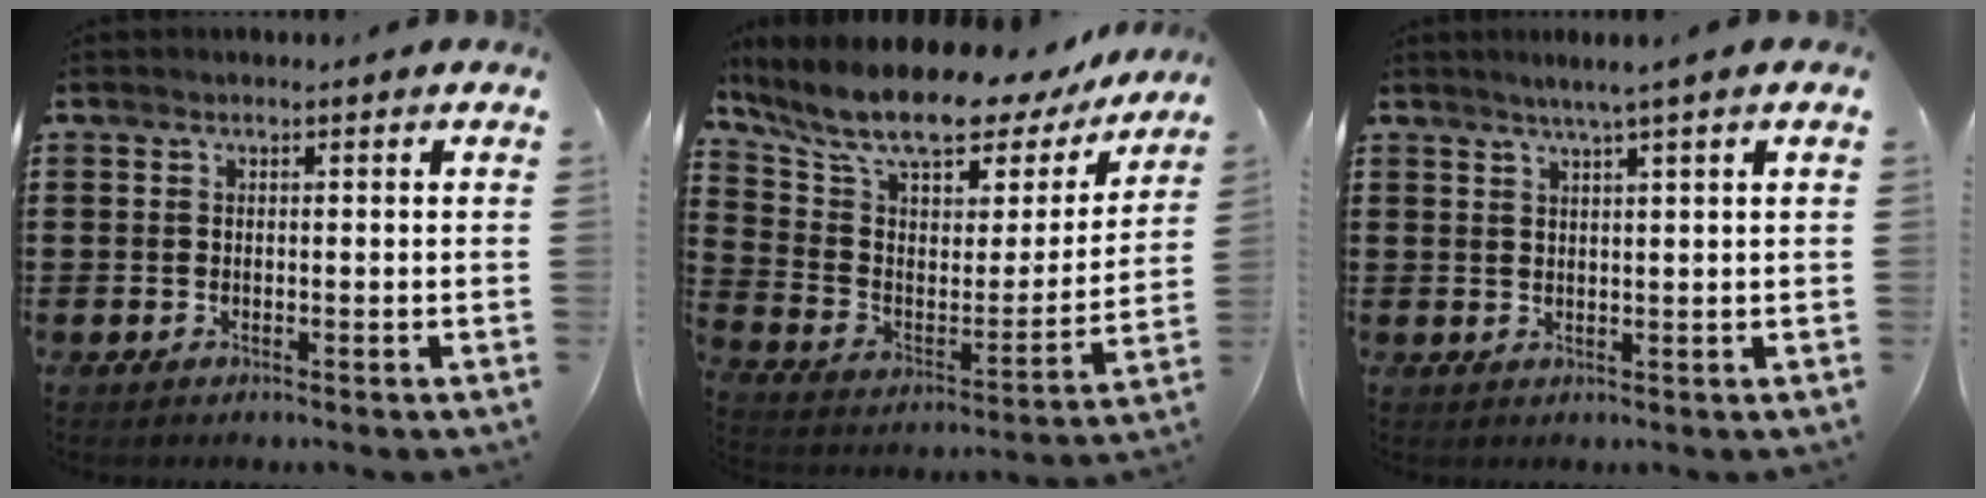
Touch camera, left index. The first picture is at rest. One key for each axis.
{"total": 11.7, "fx": 9.5, "fy": 3.2, "fz": 6.0, "tx": -0.143, "ty": -0.064, "tz": 0.162}
{"total": 2.4, "fx": 1.7, "fy": -0.6, "fz": 1.6, "tx": -0.034, "ty": -0.002, "tz": 0.030}